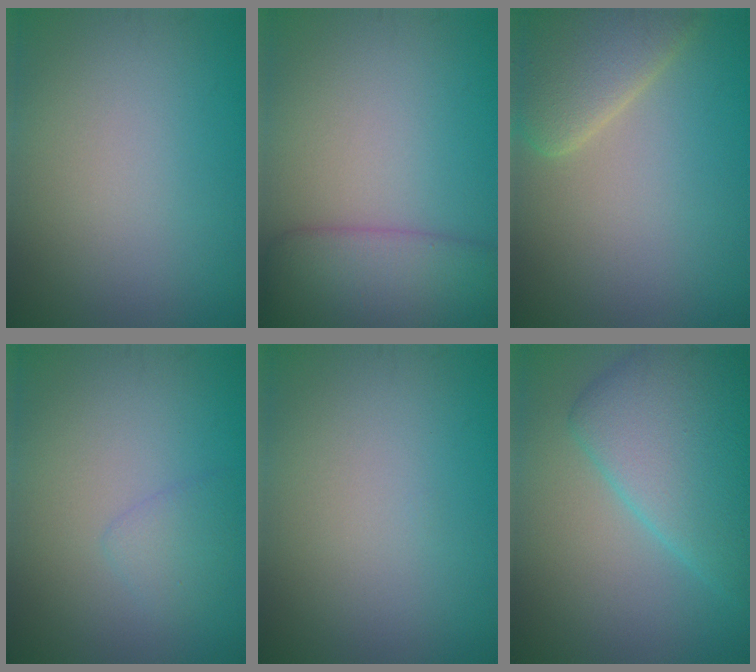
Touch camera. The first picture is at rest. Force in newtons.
{"total": 5.1, "press": 5.0, "slide": 0.5}
{"total": 4.8, "press": 4.8, "slide": 0.5}
{"total": 1.6, "press": 1.6, "slide": 0.1}
{"total": 0.0}
{"total": 8.3, "press": 8.3, "slide": 0.2}